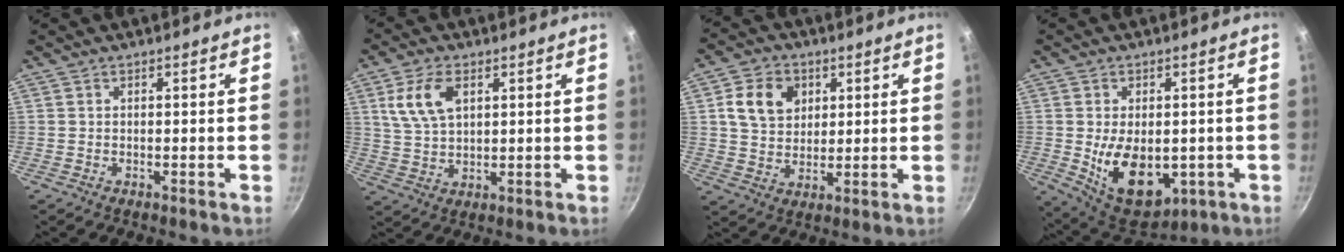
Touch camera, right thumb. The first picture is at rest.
{"total": 8.6, "force": [3.2, 4.8, 6.4], "torque": [-0.124, -0.004, 0.066]}
{"total": 9.8, "force": [3.1, 7.6, 5.3], "torque": [-0.069, -0.005, 0.058]}
{"total": 13.4, "force": [-2.3, 8.2, 10.4], "torque": [-0.142, -0.008, -0.011]}